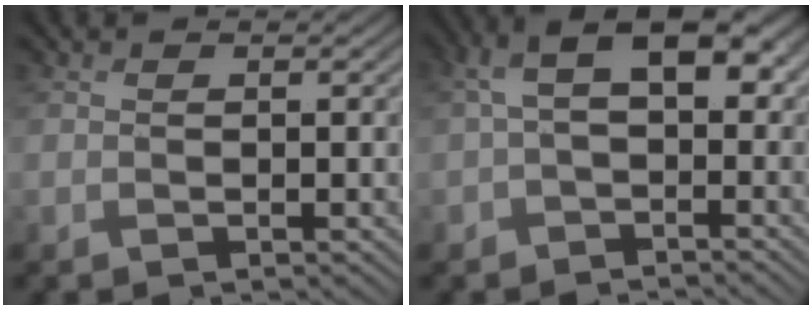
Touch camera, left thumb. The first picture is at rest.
{"total": 6.8, "force": [0.4, 4.4, 5.2], "torque": [-0.100, 0.005, -0.001]}